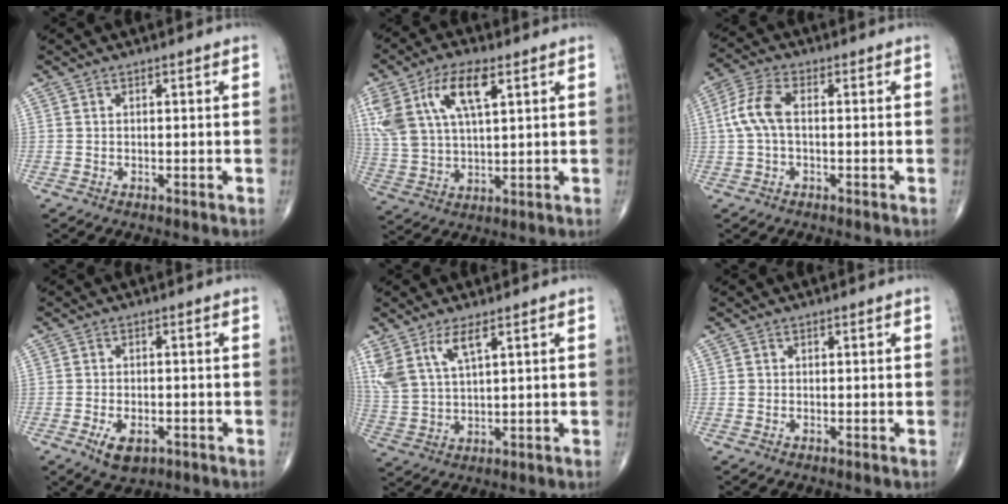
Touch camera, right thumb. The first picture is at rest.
{"total": 14.7, "force": [6.1, 6.7, 11.5], "torque": [-0.235, 0.000, 0.120]}
{"total": 6.8, "force": [0.2, 3.5, 5.8], "torque": [-0.138, 0.022, -0.002]}
{"total": 5.2, "force": [-2.3, 2.9, 3.6], "torque": [-0.059, 0.003, -0.033]}
{"total": 8.3, "force": [4.7, 2.9, 6.2], "torque": [-0.142, -0.013, 0.104]}
{"total": 0.7, "force": [-0.1, 0.7, 0.1], "torque": [0.002, 0.003, -0.001]}